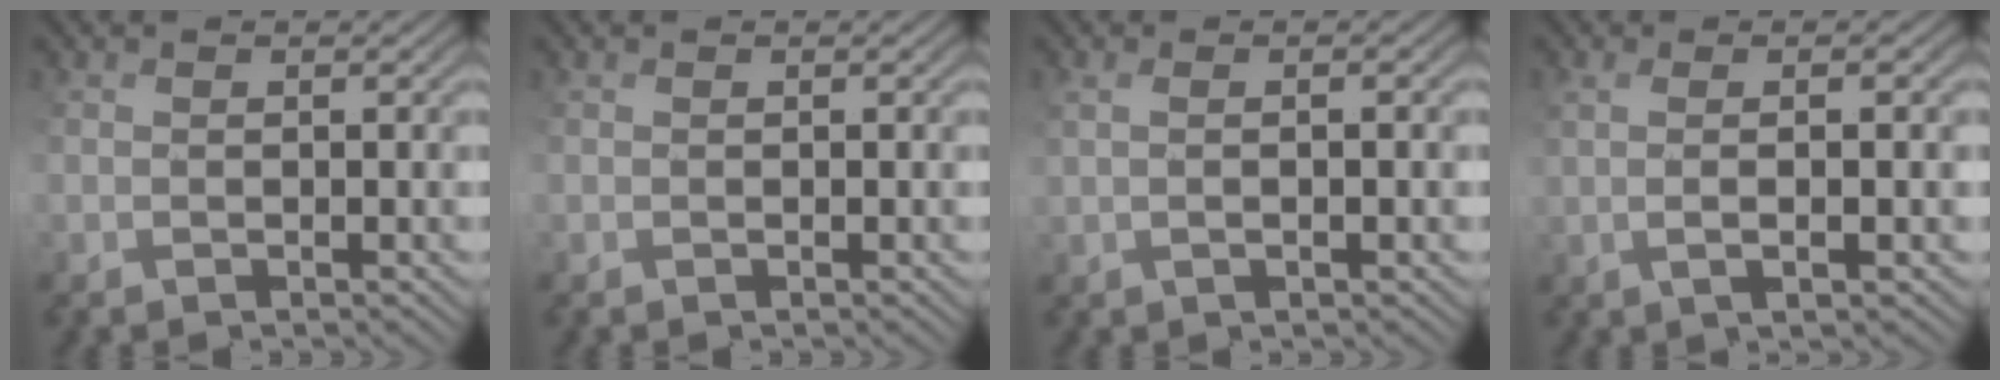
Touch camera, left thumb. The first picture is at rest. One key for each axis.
{"total": 0.0}
{"total": 1.4, "fx": 0.7, "fy": 0.2, "fz": 1.2, "tx": -0.020, "ty": 0.012, "tz": 0.012}
{"total": 3.2, "fx": 0.6, "fy": 0.6, "fz": 3.0, "tx": -0.055, "ty": 0.012, "tz": 0.014}